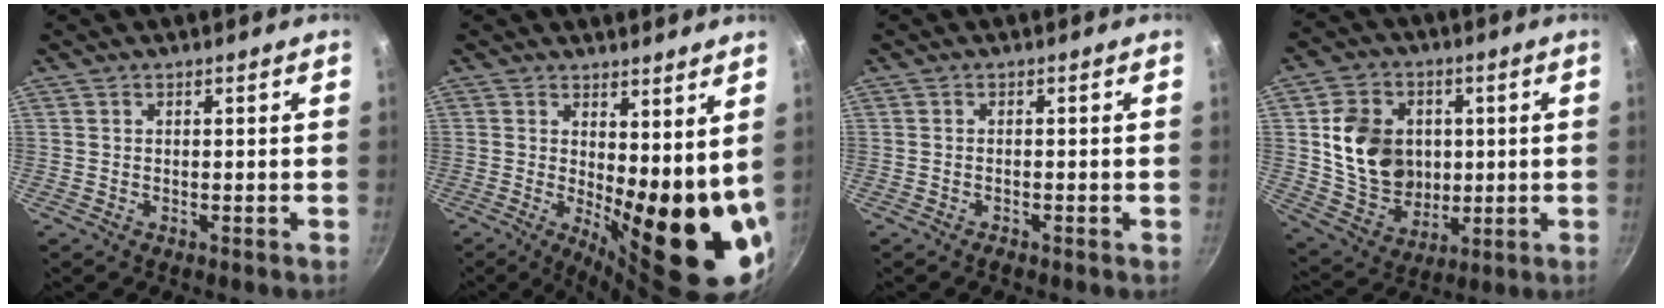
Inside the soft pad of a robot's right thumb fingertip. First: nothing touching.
{"total": 15.4, "force": [2.2, 5.5, 14.2], "torque": [-0.169, -0.044, 0.041]}
{"total": 0.9, "force": [-0.8, 0.3, 0.4], "torque": [-0.010, 0.004, -0.015]}
{"total": 15.4, "force": [1.8, 12.6, 8.7], "torque": [-0.126, -0.002, 0.044]}